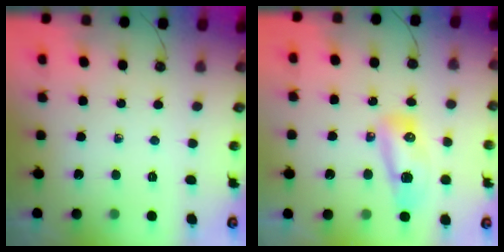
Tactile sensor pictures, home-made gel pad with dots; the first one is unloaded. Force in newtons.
{"total": 9.4, "press": 9.3, "slide": 1.2}